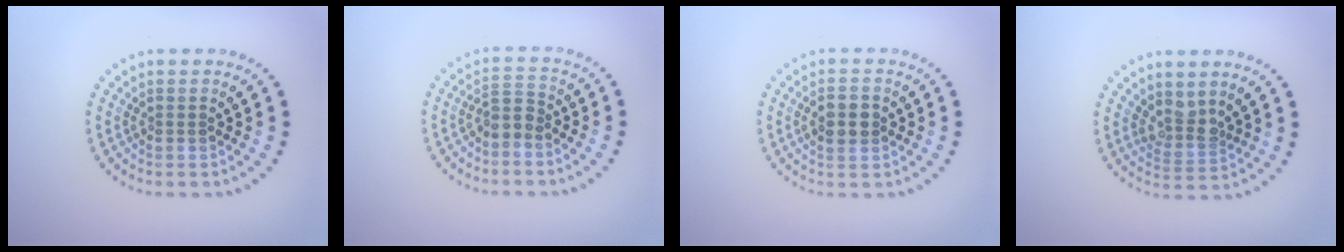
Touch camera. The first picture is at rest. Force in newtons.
{"total": 1.9, "press": 1.6, "slide": 1.0}
{"total": 2.9, "press": 2.9, "slide": 0.1}
{"total": 2.3, "press": 1.9, "slide": 1.4}